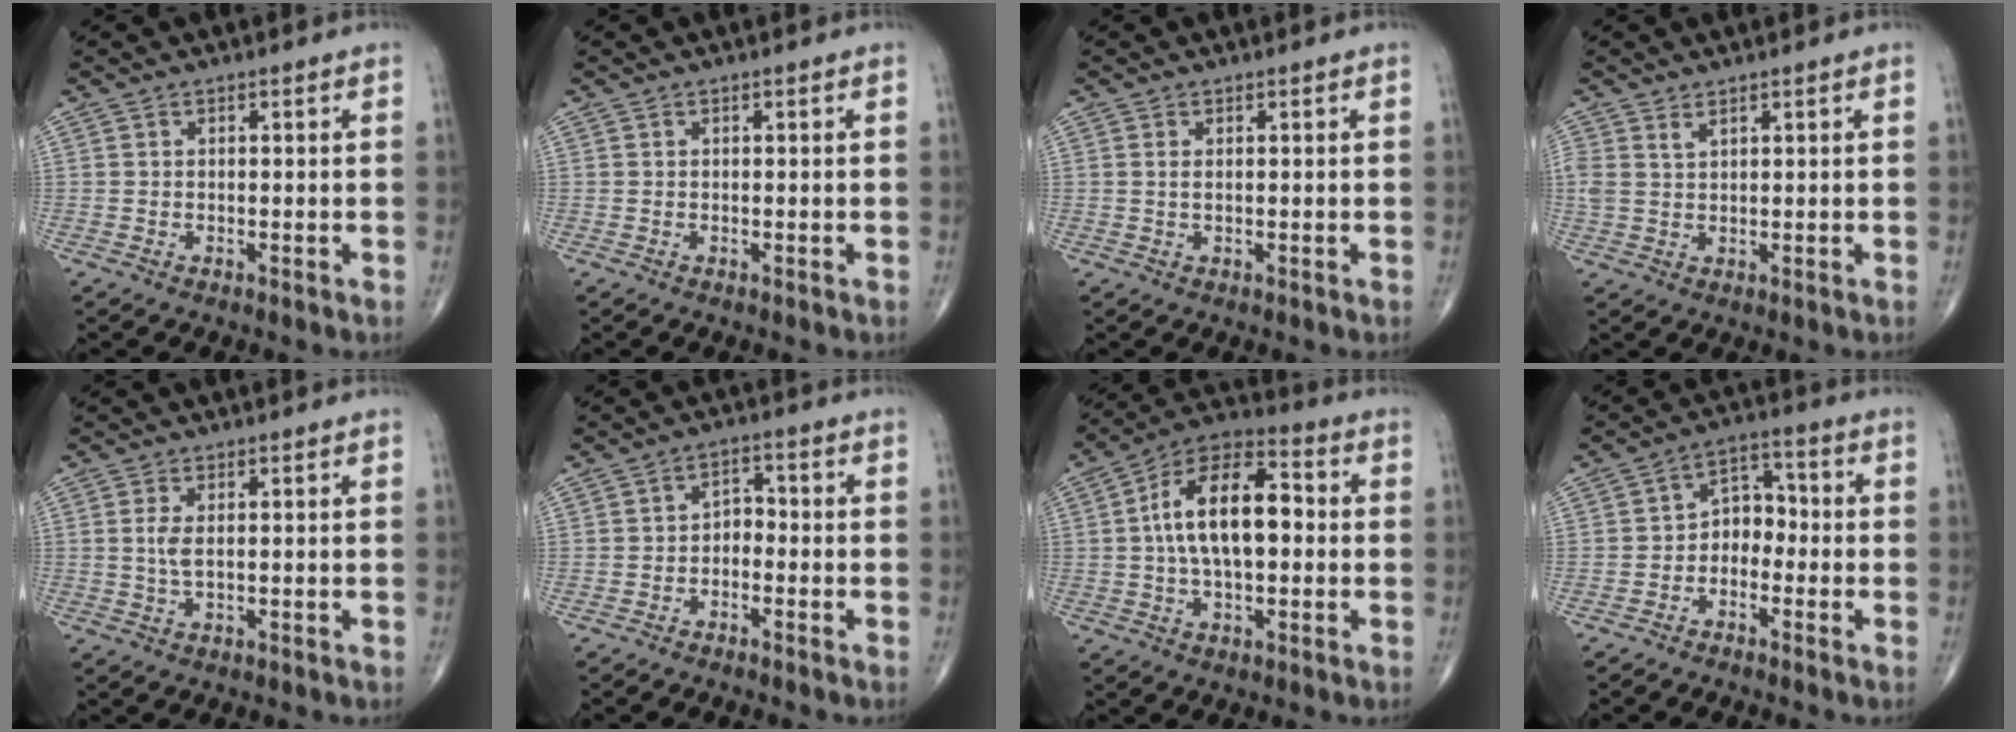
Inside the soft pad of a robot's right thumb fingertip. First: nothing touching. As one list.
[{"total": 0.0}, {"total": 0.9, "force": [0.2, 0.4, 0.8], "torque": [-0.019, 0.000, 0.005]}, {"total": 2.5, "force": [1.6, 1.2, 1.5], "torque": [-0.035, -0.003, 0.041]}, {"total": 2.8, "force": [0.4, 1.0, 2.5], "torque": [-0.061, -0.002, 0.012]}, {"total": 3.2, "force": [-1.3, 2.1, 1.9], "torque": [-0.018, 0.026, -0.032]}, {"total": 16.2, "force": [0.8, 8.4, 13.9], "torque": [-0.231, 0.032, 0.004]}, {"total": 6.0, "force": [-1.8, 4.4, 3.7], "torque": [-0.033, 0.036, -0.047]}]